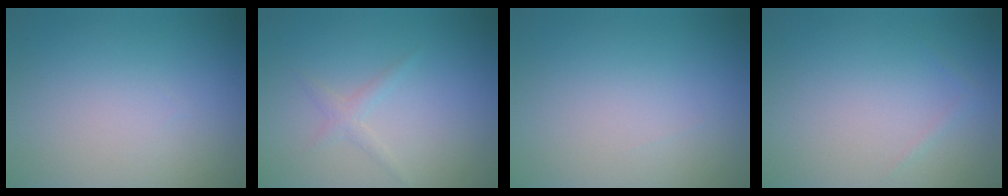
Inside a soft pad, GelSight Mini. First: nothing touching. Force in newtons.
{"total": 1.2, "press": 1.2, "slide": 0.1}
{"total": 0.0}
{"total": 0.5, "press": 0.5, "slide": 0.0}